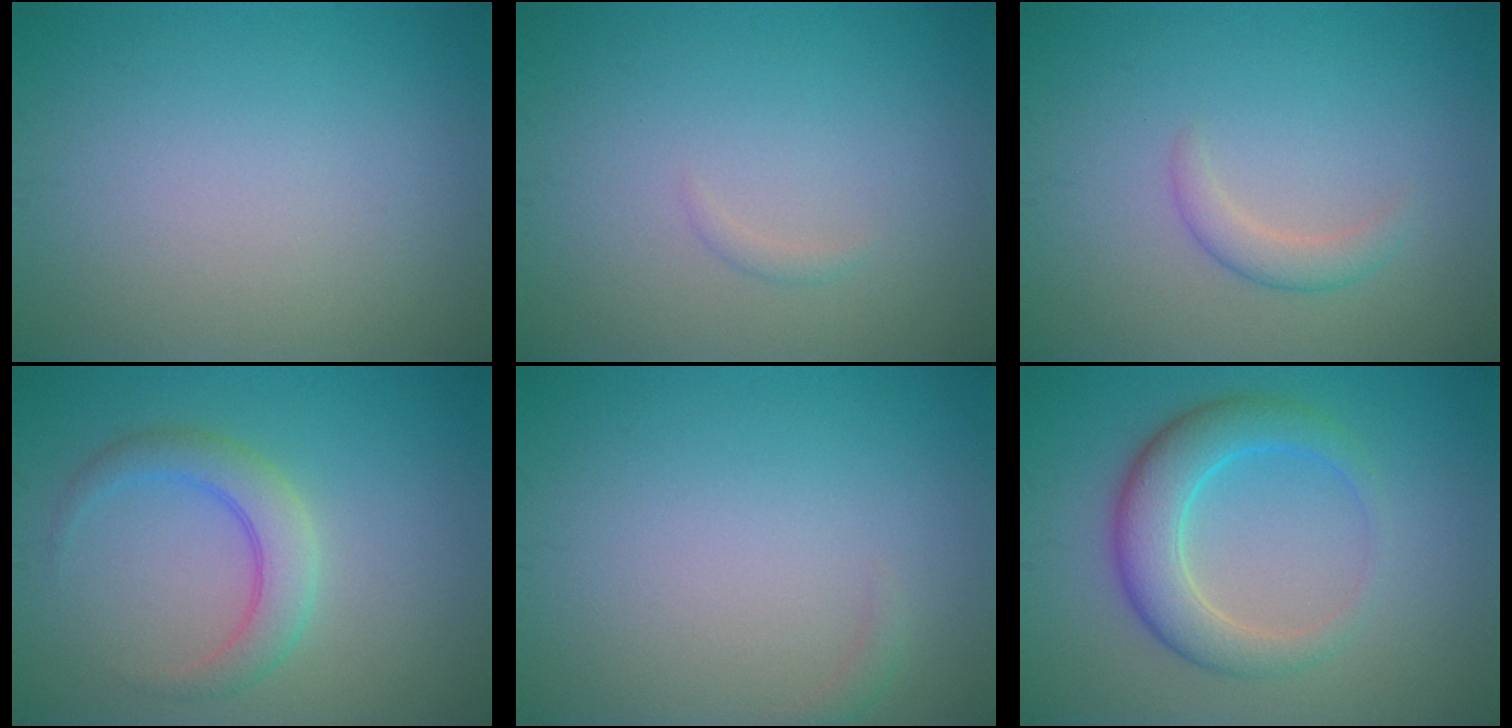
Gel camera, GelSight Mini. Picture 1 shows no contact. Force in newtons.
{"total": 0.5, "press": 0.5, "slide": 0.0}
{"total": 1.7, "press": 1.7, "slide": 0.1}
{"total": 3.4, "press": 3.4, "slide": 0.1}
{"total": 0.6, "press": 0.6, "slide": 0.2}
{"total": 5.1, "press": 5.1, "slide": 0.2}